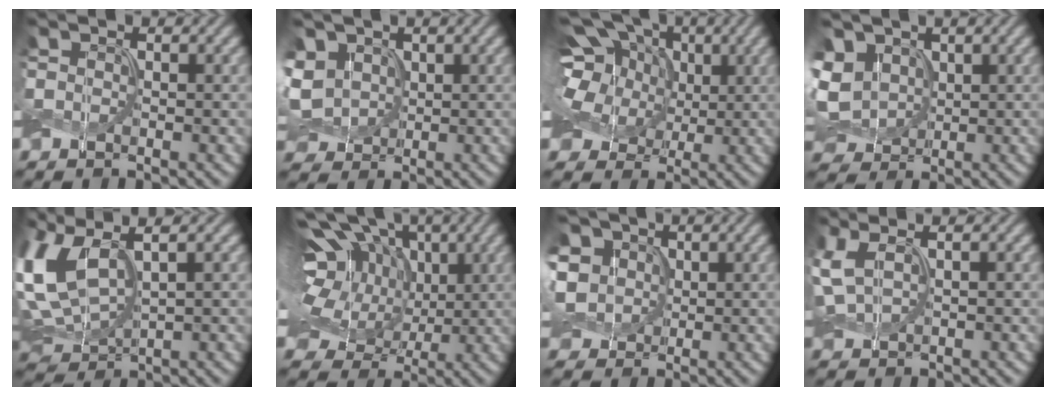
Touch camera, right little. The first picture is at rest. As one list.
[{"total": 5.0, "force": [1.1, 4.1, 2.7], "torque": [-0.077, 0.012, 0.017]}, {"total": 12.9, "force": [2.9, 10.4, 7.1], "torque": [-0.165, 0.045, 0.031]}, {"total": 6.3, "force": [1.2, 5.0, 3.7], "torque": [-0.098, 0.010, 0.023]}, {"total": 9.3, "force": [2.4, 4.6, 7.7], "torque": [-0.206, 0.015, 0.050]}, {"total": 13.9, "force": [3.5, 10.1, 8.9], "torque": [-0.185, 0.035, 0.037]}, {"total": 6.9, "force": [1.8, 5.7, 3.6], "torque": [-0.099, 0.034, 0.015]}, {"total": 3.3, "force": [0.9, 1.7, 2.7], "torque": [-0.075, 0.014, 0.020]}]